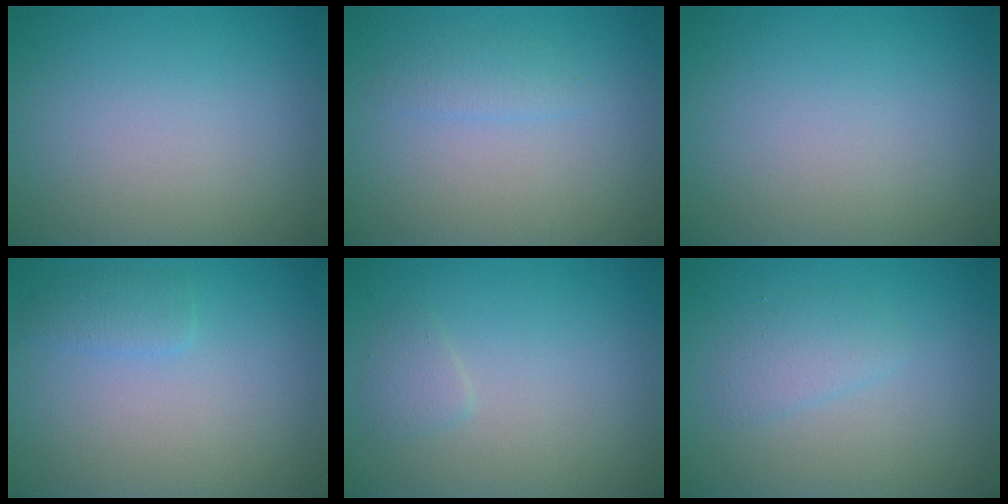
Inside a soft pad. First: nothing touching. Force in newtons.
{"total": 1.2, "press": 1.2, "slide": 0.1}
{"total": 0.0}
{"total": 1.3, "press": 1.3, "slide": 0.1}
{"total": 1.0, "press": 1.0, "slide": 0.1}
{"total": 1.6, "press": 1.6, "slide": 0.0}